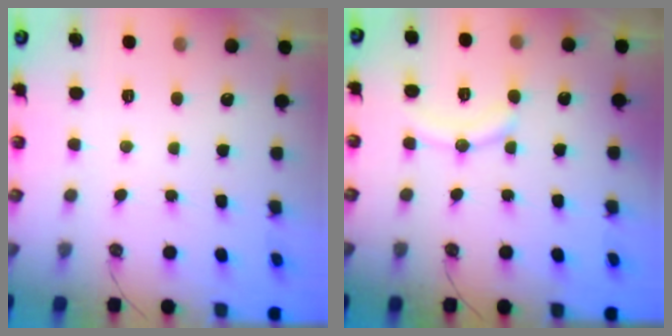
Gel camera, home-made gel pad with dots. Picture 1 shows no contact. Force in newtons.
{"total": 9.3, "press": 9.3, "slide": 0.4}